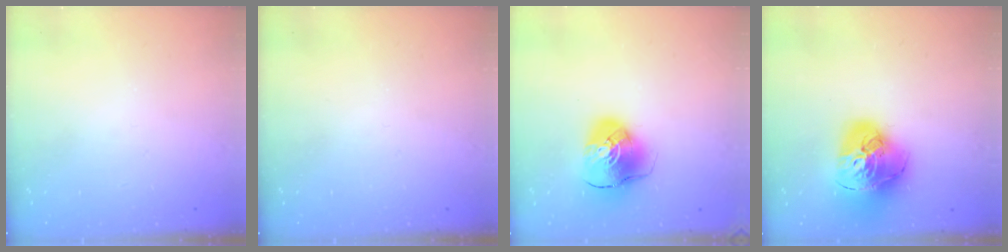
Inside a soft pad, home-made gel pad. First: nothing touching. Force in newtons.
{"total": 0.0}
{"total": 9.8, "press": 9.7, "slide": 1.6}
{"total": 19.9, "press": 19.8, "slide": 2.2}